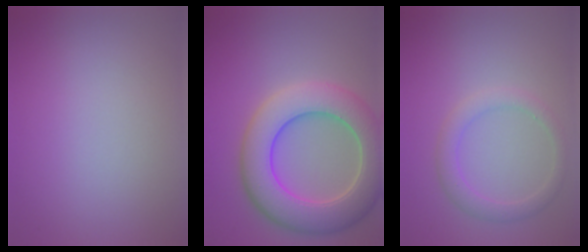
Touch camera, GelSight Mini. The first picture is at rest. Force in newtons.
{"total": 9.2, "press": 9.2, "slide": 0.6}
{"total": 2.2, "press": 2.2, "slide": 0.1}